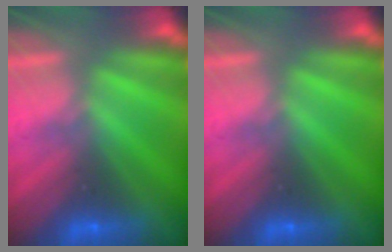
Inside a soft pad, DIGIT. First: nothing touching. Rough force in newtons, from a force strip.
{"total": 0.0}